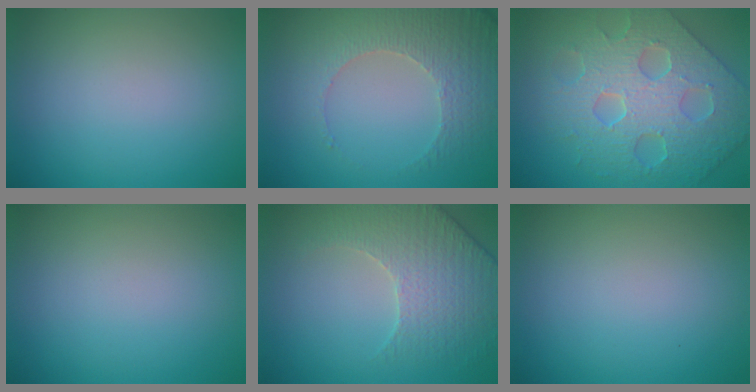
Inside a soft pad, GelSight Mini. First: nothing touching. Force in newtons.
{"total": 4.7, "press": 3.6, "slide": 3.0}
{"total": 7.2, "press": 6.3, "slide": 3.5}
{"total": 0.0}
{"total": 3.5, "press": 3.3, "slide": 0.9}
{"total": 0.0}